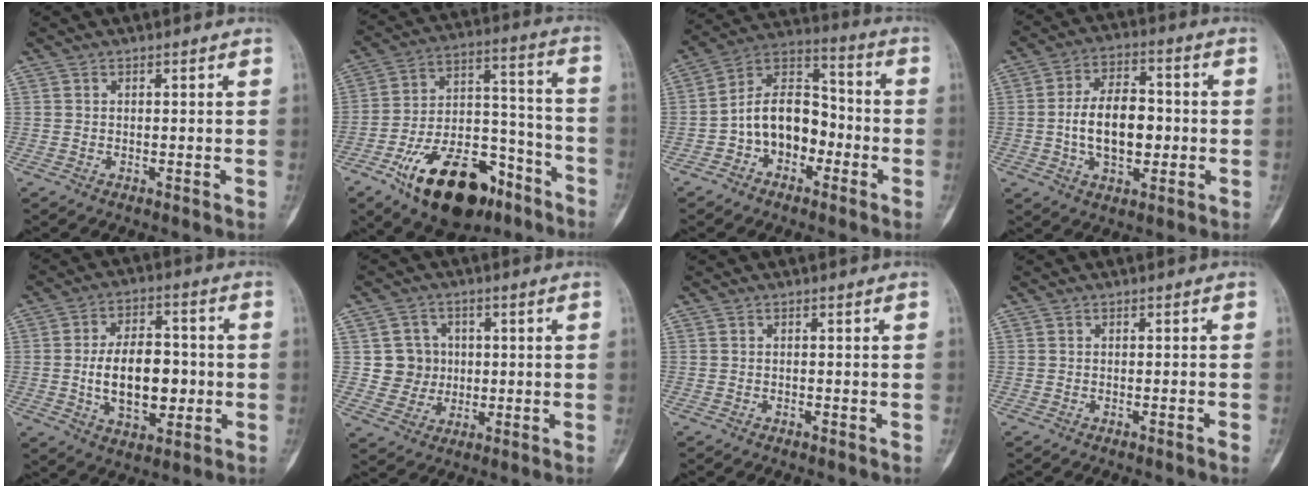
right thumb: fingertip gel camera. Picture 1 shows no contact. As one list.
[{"total": 23.9, "force": [-14.1, 12.0, 15.0], "torque": [-0.235, 0.085, -0.230]}, {"total": 12.9, "force": [-3.6, 9.0, 8.6], "torque": [-0.115, 0.055, -0.073]}, {"total": 12.7, "force": [-1.0, 7.5, 10.1], "torque": [-0.152, 0.018, -0.019]}, {"total": 14.3, "force": [-1.3, 8.4, 11.4], "torque": [-0.159, 0.013, -0.014]}, {"total": 6.8, "force": [0.6, 6.7, 1.2], "torque": [0.015, 0.008, 0.012]}, {"total": 0.0}, {"total": 0.8, "force": [-0.5, -0.1, 0.7], "torque": [-0.014, 0.001, -0.007]}]